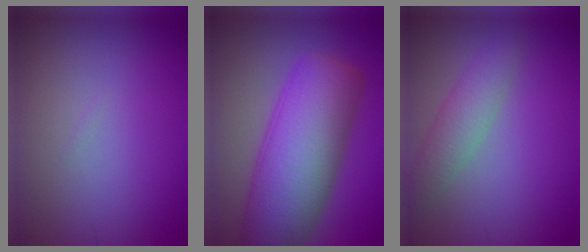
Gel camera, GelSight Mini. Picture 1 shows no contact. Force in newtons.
{"total": 11.6, "press": 11.6, "slide": 0.4}
{"total": 2.9, "press": 2.9, "slide": 0.1}